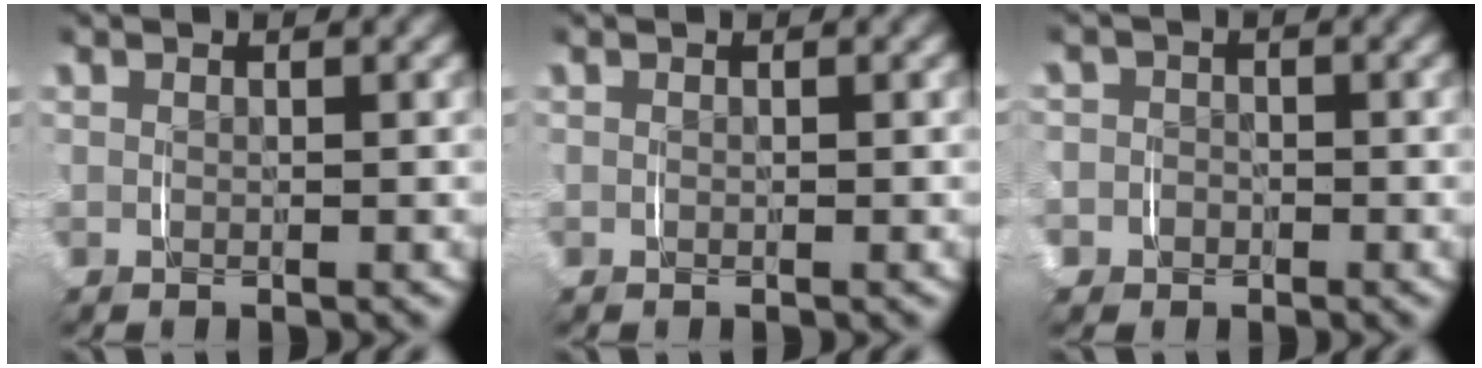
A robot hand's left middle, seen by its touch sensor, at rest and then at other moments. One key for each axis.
{"total": 0.0}
{"total": 4.3, "fx": -1.6, "fy": 4.0, "fz": 0.4, "tx": -0.021, "ty": -0.008, "tz": -0.041}